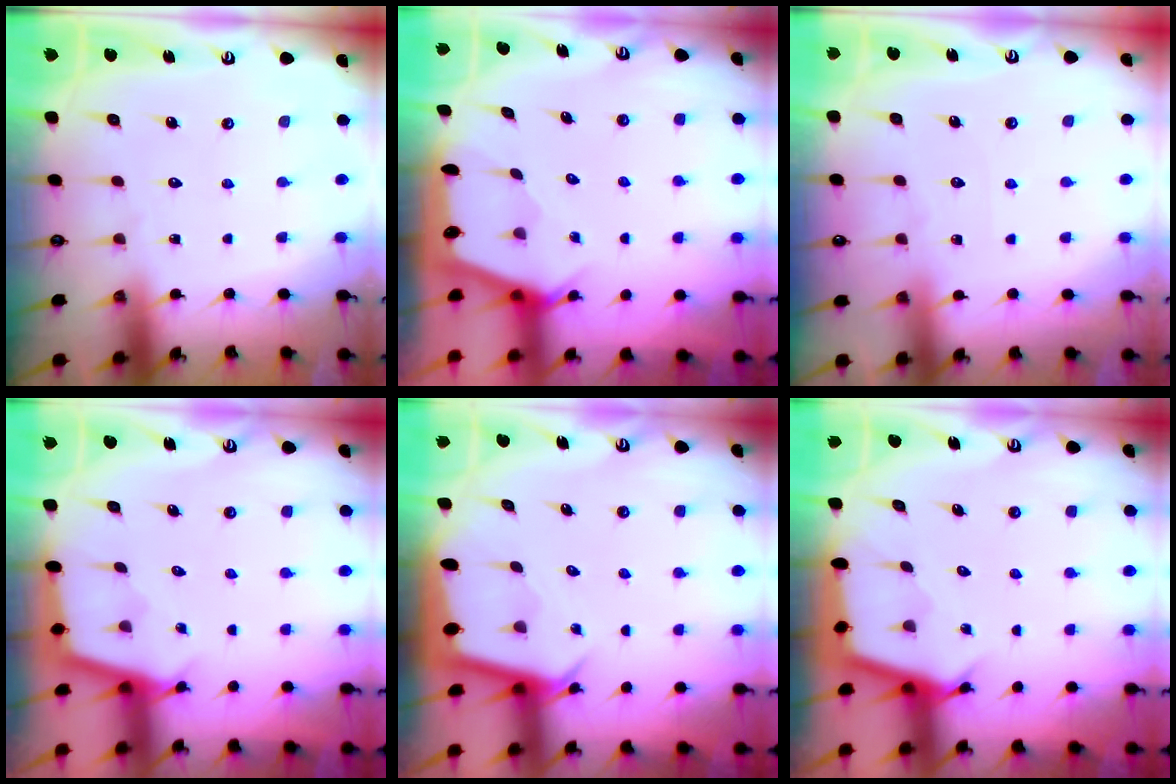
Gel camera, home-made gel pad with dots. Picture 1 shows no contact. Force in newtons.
{"total": 2.2, "press": 2.2, "slide": 0.3}
{"total": 2.9, "press": 2.9, "slide": 0.5}
{"total": 2.5, "press": 2.5, "slide": 0.2}
{"total": 3.1, "press": 3.1, "slide": 0.2}
{"total": 2.8, "press": 2.8, "slide": 0.3}